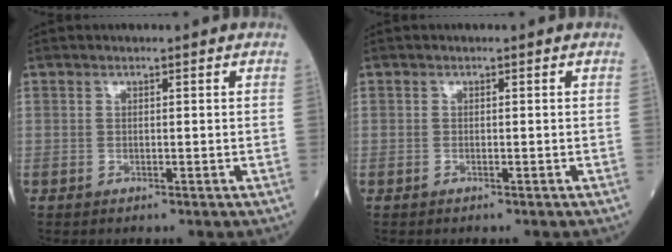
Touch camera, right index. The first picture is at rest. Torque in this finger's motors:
{"motor_torque": [-0.84, 0.31, -1.05, -0.21]}